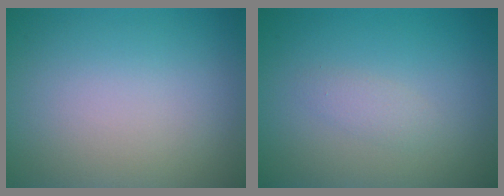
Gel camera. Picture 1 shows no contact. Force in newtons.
{"total": 1.1, "press": 1.1, "slide": 0.0}